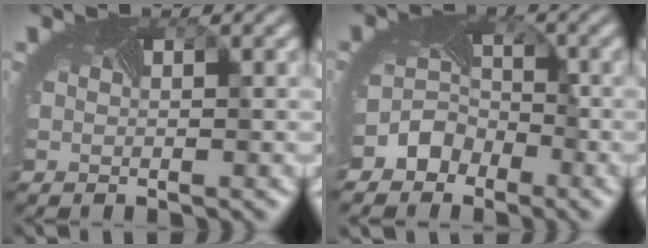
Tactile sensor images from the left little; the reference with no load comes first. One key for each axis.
{"total": 4.5, "fx": -2.9, "fy": 3.3, "fz": 0.8, "tx": 0.008, "ty": 0.004, "tz": -0.055}